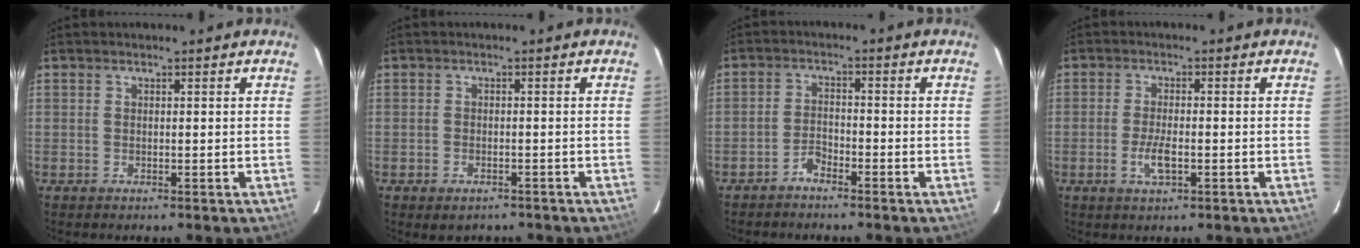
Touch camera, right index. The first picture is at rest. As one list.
[{"total": 2.8, "force": [-1.9, 1.7, 1.3], "torque": [-0.025, -0.005, -0.025]}, {"total": 2.9, "force": [-2.5, 0.9, 1.0], "torque": [-0.032, 0.008, -0.049]}, {"total": 4.2, "force": [-1.4, 1.4, 3.7], "torque": [-0.079, -0.004, -0.028]}]